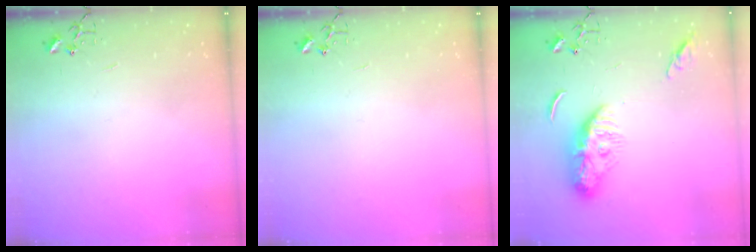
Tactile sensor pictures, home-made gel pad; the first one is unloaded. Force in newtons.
{"total": 0.0}
{"total": 10.8, "press": 10.7, "slide": 1.0}